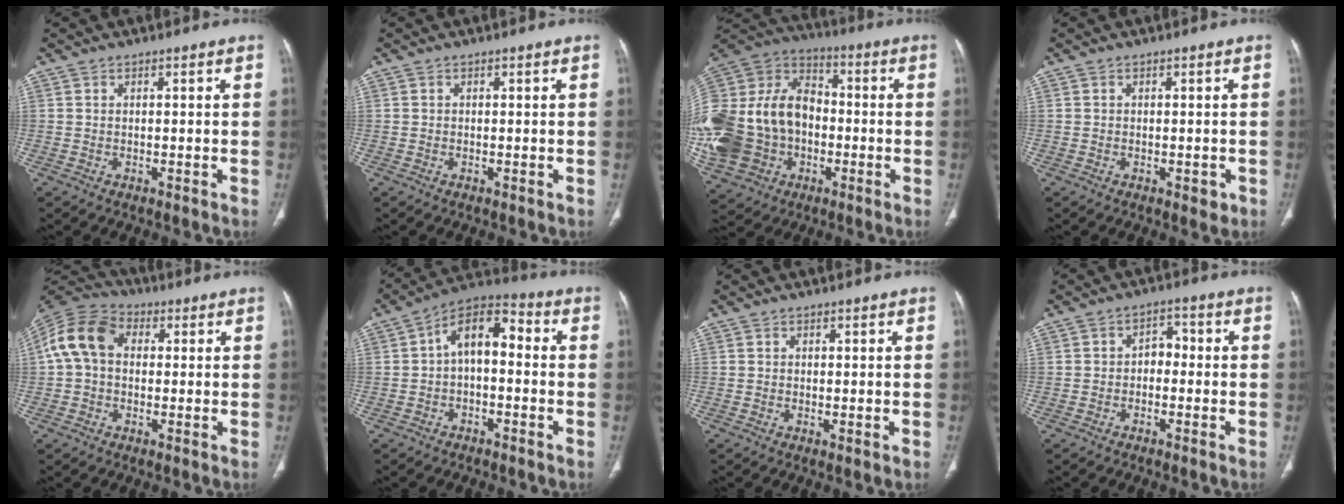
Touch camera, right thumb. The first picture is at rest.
{"total": 0.0}
{"total": 30.2, "force": [-4.8, 23.4, 18.6], "torque": [-0.438, 0.058, -0.075]}
{"total": 1.8, "force": [-0.6, 1.1, 1.2], "torque": [-0.007, 0.000, -0.006]}
{"total": 11.1, "force": [1.4, 8.1, 7.4], "torque": [-0.141, 0.034, 0.014]}
{"total": 10.1, "force": [-0.1, 5.8, 8.2], "torque": [-0.115, 0.042, -0.016]}
{"total": 0.5, "force": [0.0, 0.2, 0.5], "torque": [-0.012, -0.004, -0.001]}
{"total": 3.6, "force": [-0.8, 2.6, 2.3], "torque": [-0.021, 0.023, -0.024]}